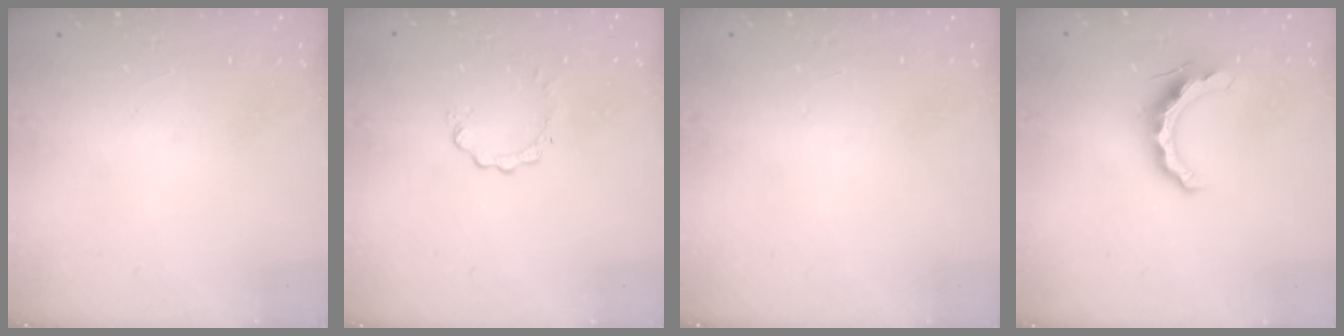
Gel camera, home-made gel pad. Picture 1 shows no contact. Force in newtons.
{"total": 0.0}
{"total": 0.0}
{"total": 10.1, "press": 10.1, "slide": 0.6}